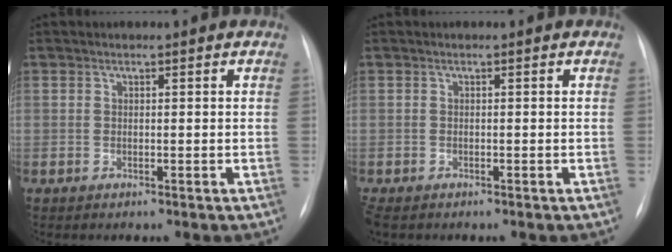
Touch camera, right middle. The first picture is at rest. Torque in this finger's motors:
{"motor_torque": [0.14, -0.13, 0.05, 0.03]}